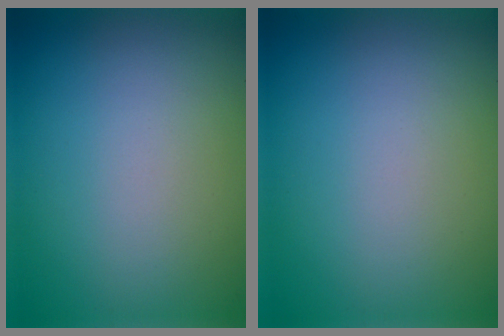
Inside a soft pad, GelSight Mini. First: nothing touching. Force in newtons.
{"total": 0.0}